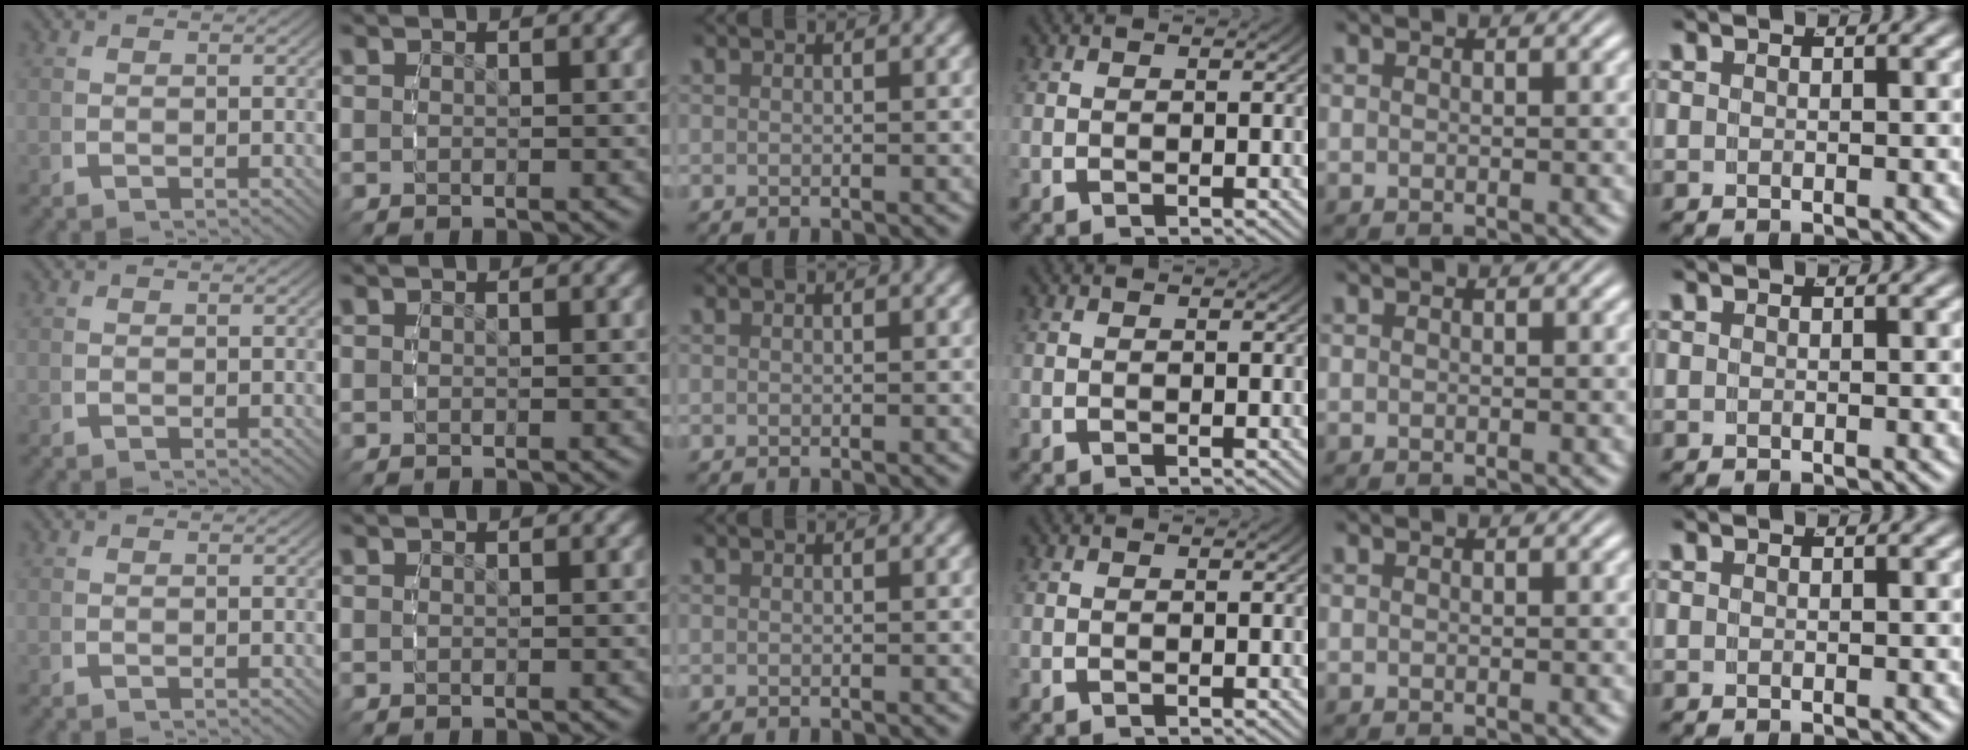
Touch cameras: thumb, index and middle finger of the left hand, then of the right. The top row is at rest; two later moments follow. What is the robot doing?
{"motion": "reach", "object": "toothpaste"}